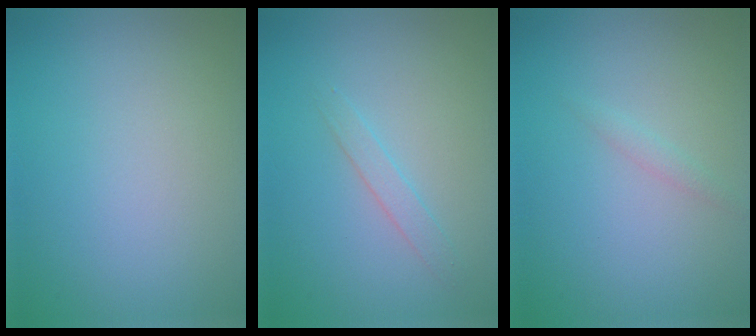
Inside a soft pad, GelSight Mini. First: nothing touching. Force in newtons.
{"total": 1.3, "press": 1.3, "slide": 0.1}
{"total": 0.8, "press": 0.8, "slide": 0.0}